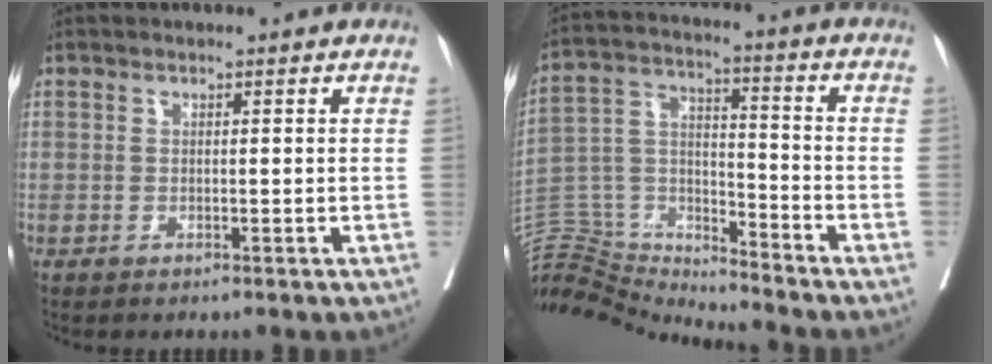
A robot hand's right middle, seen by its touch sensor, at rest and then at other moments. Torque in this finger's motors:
{"motor_torque": [-0.70, -1.44, 0.00, -0.01]}